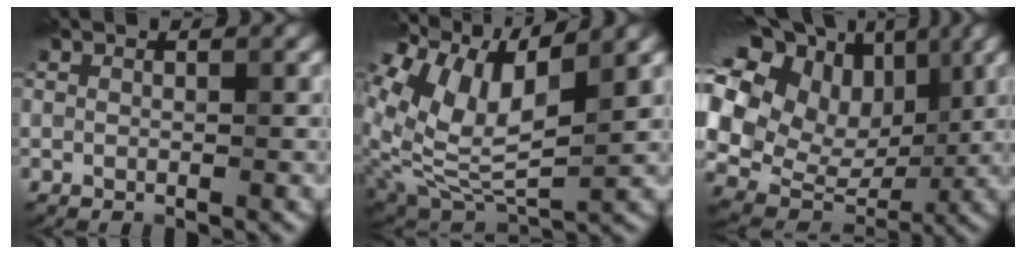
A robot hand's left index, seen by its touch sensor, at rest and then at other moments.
{"total": 9.6, "force": [4.4, 3.6, 7.8], "torque": [-0.174, 0.012, 0.085]}
{"total": 14.8, "force": [4.9, 11.0, 8.6], "torque": [-0.185, 0.035, 0.101]}